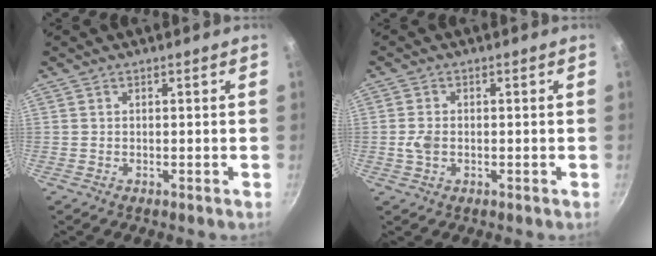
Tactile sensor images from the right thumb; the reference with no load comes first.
{"total": 3.1, "force": [-0.4, 2.0, 2.2], "torque": [-0.049, 0.003, -0.008]}